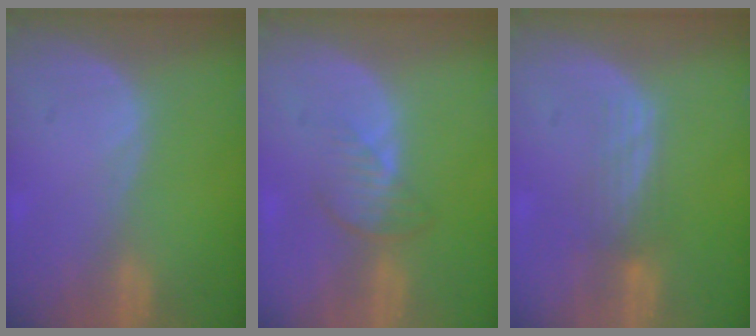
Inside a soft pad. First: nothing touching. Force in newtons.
{"total": 3.8, "press": 3.3, "slide": 1.8}
{"total": 3.5, "press": 2.8, "slide": 2.1}